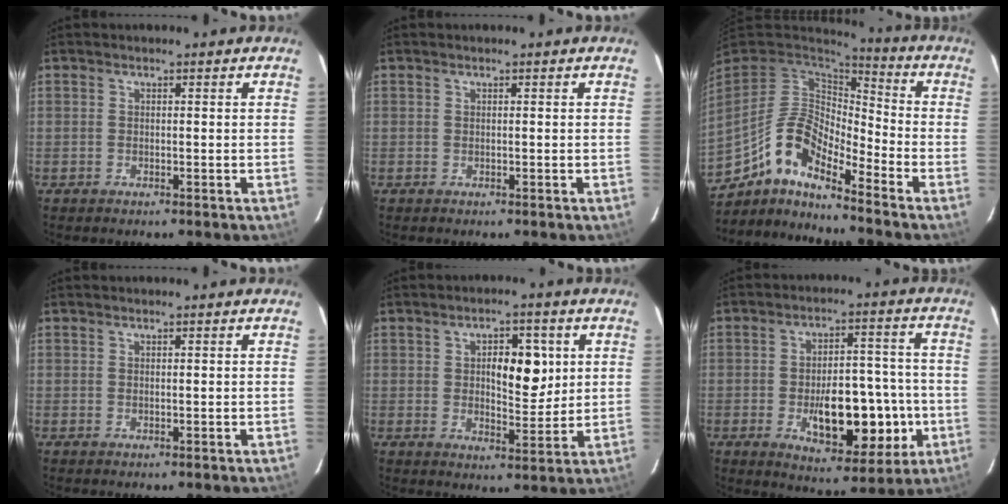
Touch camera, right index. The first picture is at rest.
{"total": 0.0}
{"total": 12.2, "force": [-9.2, 3.3, 7.2], "torque": [-0.142, 0.033, -0.170]}
{"total": 0.0}
{"total": 7.7, "force": [1.8, 3.3, 6.7], "torque": [-0.096, 0.005, 0.033]}
{"total": 13.9, "force": [-3.6, 6.0, 12.0], "torque": [-0.174, 0.013, -0.044]}